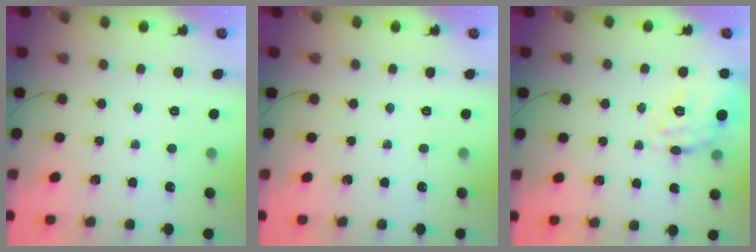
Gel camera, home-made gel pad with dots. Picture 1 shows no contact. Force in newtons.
{"total": 0.0}
{"total": 20.1, "press": 20.1, "slide": 0.4}